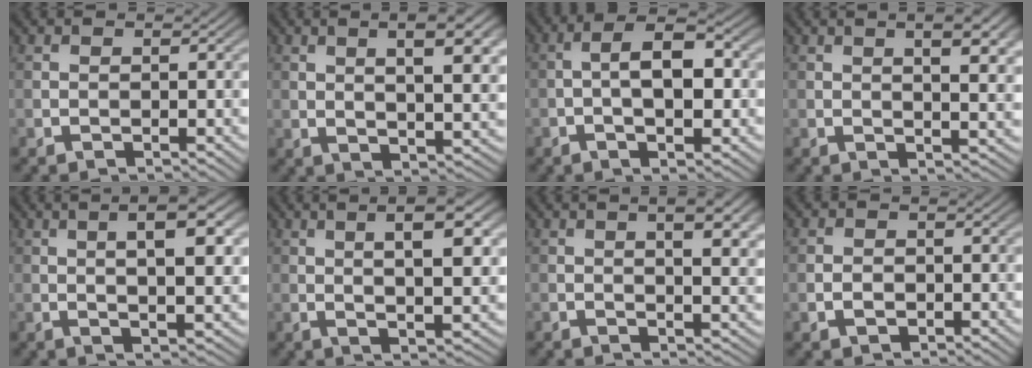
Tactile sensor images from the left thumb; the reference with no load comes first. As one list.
[{"total": 9.7, "force": [3.4, 3.0, 8.6], "torque": [-0.124, 0.009, 0.049]}, {"total": 7.4, "force": [-0.9, 2.9, 6.8], "torque": [-0.116, 0.012, -0.021]}, {"total": 7.8, "force": [2.7, 2.3, 6.9], "torque": [-0.089, 0.010, 0.038]}, {"total": 8.4, "force": [2.0, 2.0, 7.9], "torque": [-0.119, 0.011, 0.029]}, {"total": 9.4, "force": [2.7, 2.4, 8.7], "torque": [-0.125, 0.012, 0.042]}, {"total": 6.5, "force": [1.8, 1.9, 5.9], "torque": [-0.088, 0.001, 0.026]}, {"total": 1.8, "force": [-0.7, 1.3, 1.1], "torque": [-0.022, -0.003, -0.014]}]